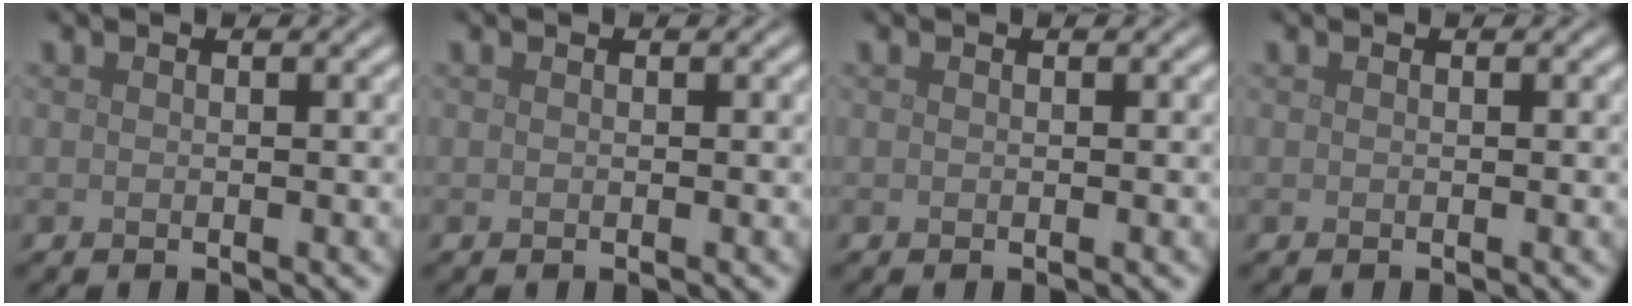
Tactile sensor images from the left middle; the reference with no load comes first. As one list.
[{"total": 0.0}, {"total": 0.0}, {"total": 0.0}]